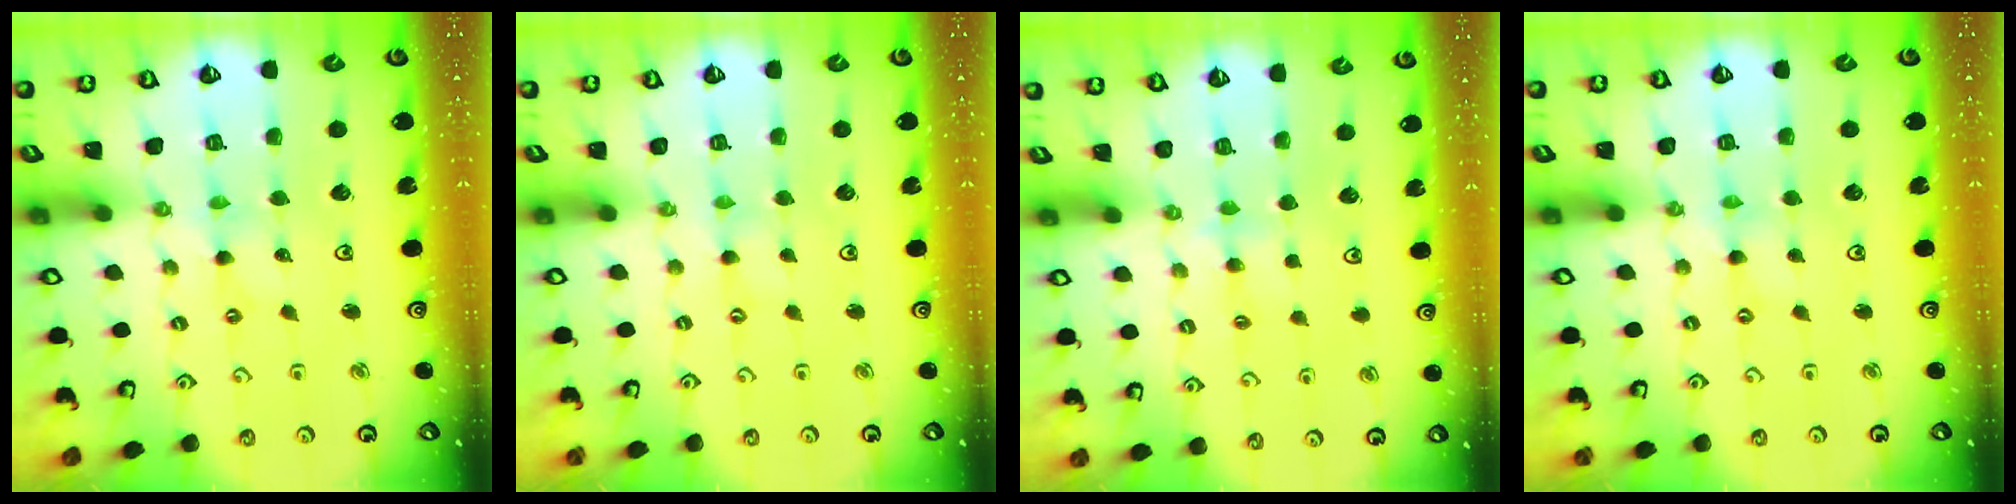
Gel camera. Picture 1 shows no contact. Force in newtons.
{"total": 0.0}
{"total": 4.3, "press": 4.3, "slide": 0.7}
{"total": 0.0}